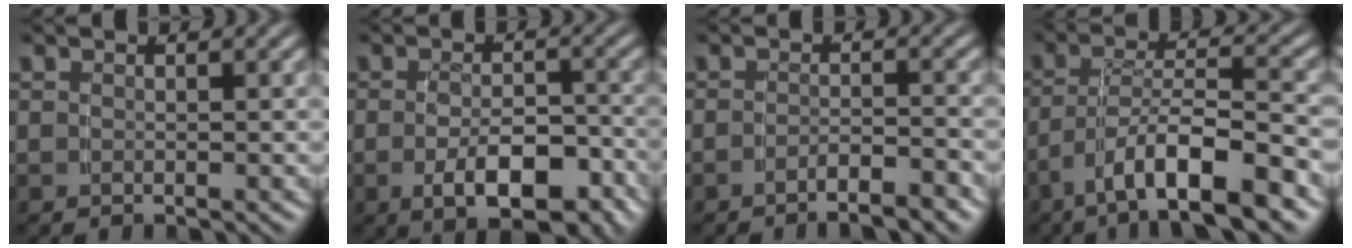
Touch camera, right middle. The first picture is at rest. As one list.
[{"total": 6.6, "force": [-3.1, 2.7, 5.1], "torque": [-0.078, -0.018, -0.043]}, {"total": 3.6, "force": [-3.4, 0.2, 1.4], "torque": [-0.015, 0.001, -0.059]}, {"total": 7.2, "force": [-4.4, 1.9, 5.4], "torque": [-0.081, -0.001, -0.067]}]